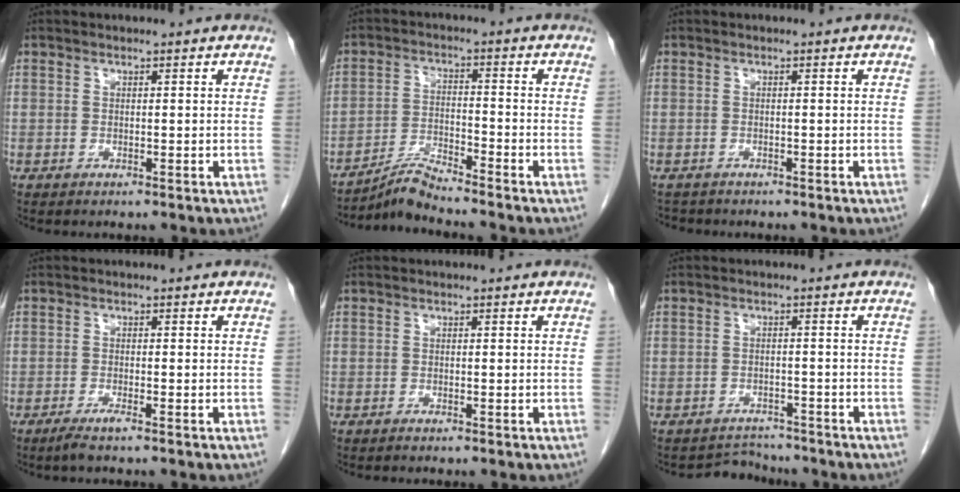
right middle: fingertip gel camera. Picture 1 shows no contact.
{"total": 4.9, "force": [-4.6, -1.0, 1.0], "torque": [-0.022, -0.015, -0.088]}
{"total": 1.8, "force": [-1.7, 0.7, 0.0], "torque": [-0.008, -0.006, -0.027]}
{"total": 1.9, "force": [-1.4, -0.2, 1.3], "torque": [-0.032, -0.005, -0.029]}
{"total": 0.0}
{"total": 3.3, "force": [-3.0, 0.7, -1.2], "torque": [0.015, 0.004, -0.045]}